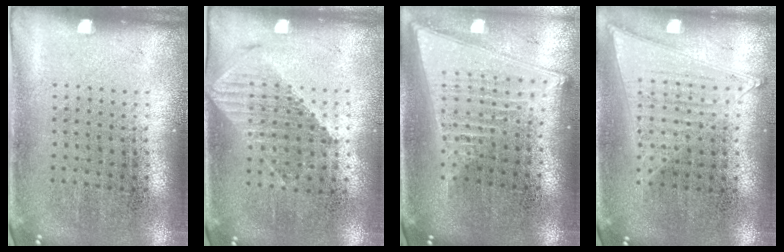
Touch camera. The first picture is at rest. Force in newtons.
{"total": 1.1, "press": 1.0, "slide": 0.4}
{"total": 2.1, "press": 1.7, "slide": 1.2}
{"total": 1.0, "press": 1.0, "slide": 0.4}